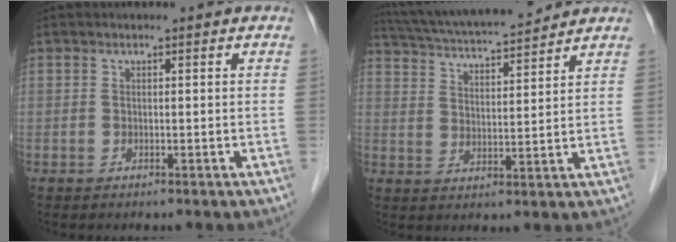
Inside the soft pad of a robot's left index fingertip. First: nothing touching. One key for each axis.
{"total": 14.2, "fx": 13.0, "fy": 1.1, "fz": 5.7, "tx": -0.109, "ty": 0.021, "tz": 0.214}